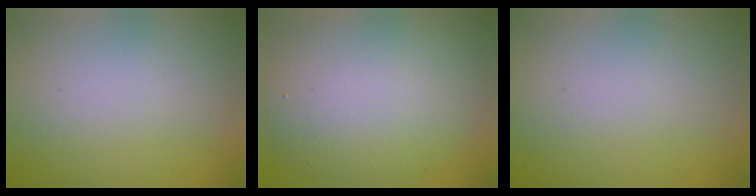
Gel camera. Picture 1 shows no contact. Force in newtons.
{"total": 7.5, "press": 7.5, "slide": 0.3}
{"total": 0.0}